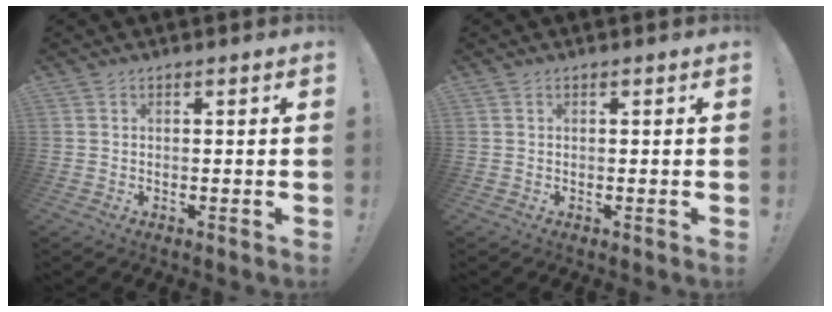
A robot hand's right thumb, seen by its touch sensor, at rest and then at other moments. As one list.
[{"total": 0.0}]